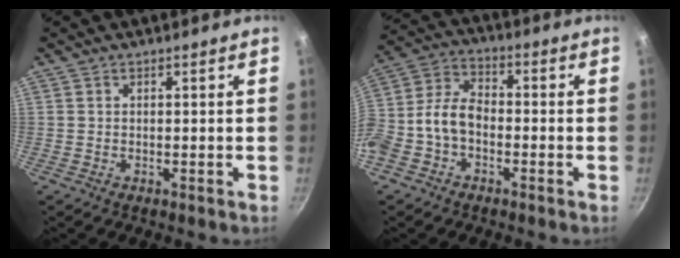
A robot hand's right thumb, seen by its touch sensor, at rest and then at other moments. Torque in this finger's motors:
{"motor_torque": [1.68, 1.66, 0.41, -0.18, 0.21]}